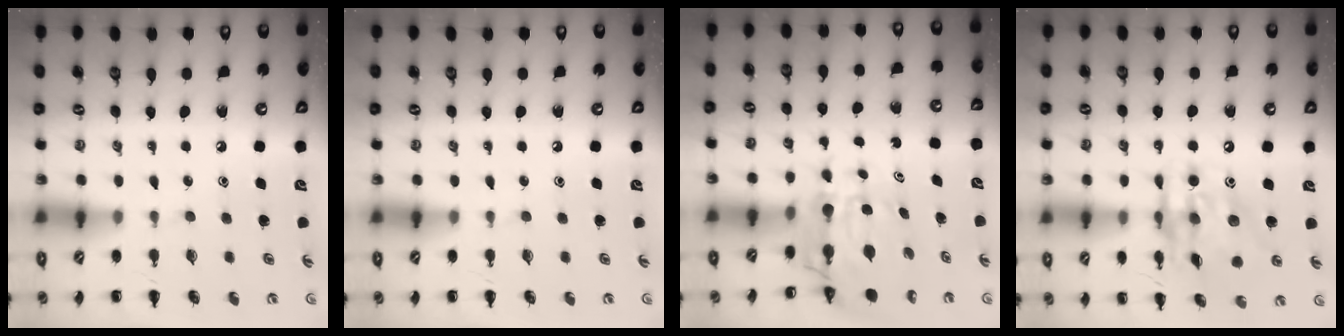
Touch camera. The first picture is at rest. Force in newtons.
{"total": 0.0}
{"total": 7.4, "press": 6.8, "slide": 2.7}
{"total": 14.9, "press": 14.5, "slide": 3.3}